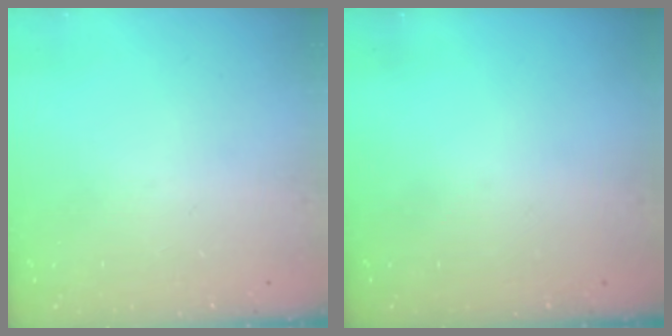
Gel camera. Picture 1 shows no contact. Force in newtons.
{"total": 0.0}